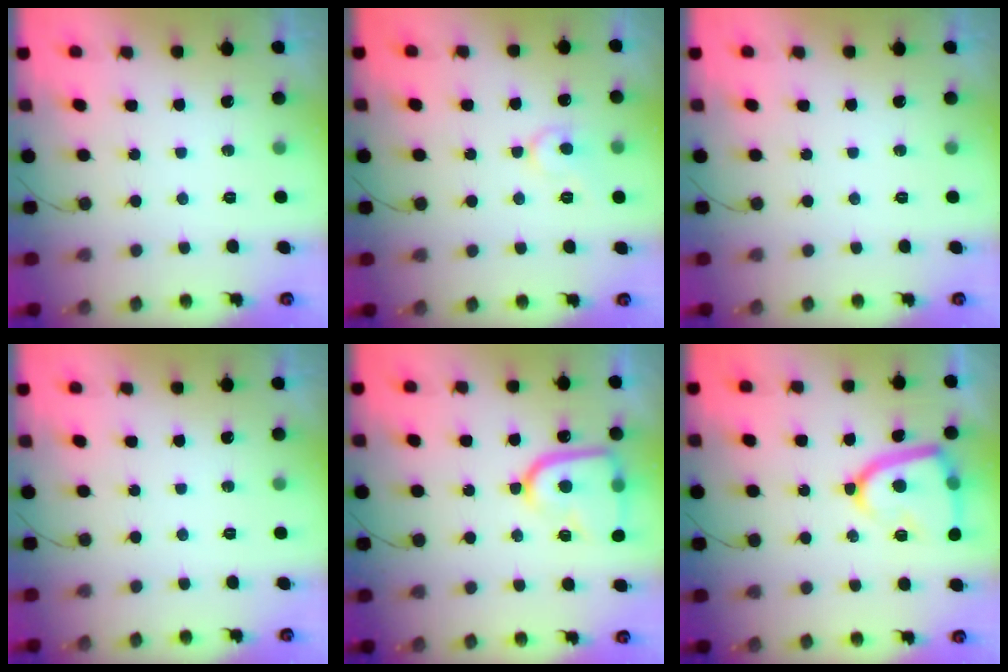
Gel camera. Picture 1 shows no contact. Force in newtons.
{"total": 7.7, "press": 7.7, "slide": 0.7}
{"total": 0.0}
{"total": 0.0}
{"total": 14.9, "press": 14.8, "slide": 1.4}
{"total": 14.8, "press": 14.7, "slide": 1.5}